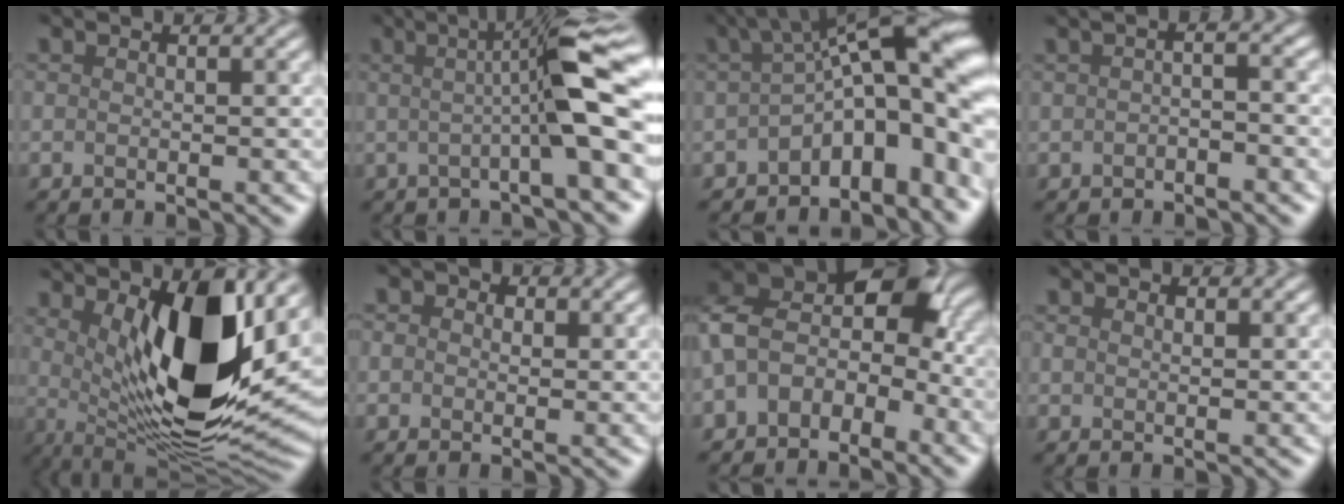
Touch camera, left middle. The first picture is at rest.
{"total": 7.8, "force": [0.9, 0.8, 7.7], "torque": [-0.098, 0.019, 0.002]}
{"total": 10.7, "force": [-1.1, 3.9, 9.9], "torque": [-0.126, 0.016, -0.019]}
{"total": 0.0}
{"total": 11.0, "force": [3.1, 3.5, 10.0], "torque": [-0.156, -0.022, 0.055]}
{"total": 1.7, "force": [1.0, 1.4, 0.2], "torque": [0.018, 0.006, -0.003]}
{"total": 7.8, "force": [-1.2, 5.4, 5.5], "torque": [-0.090, 0.003, -0.035]}
{"total": 1.2, "force": [1.0, 0.7, 0.1], "torque": [0.016, 0.004, 0.001]}